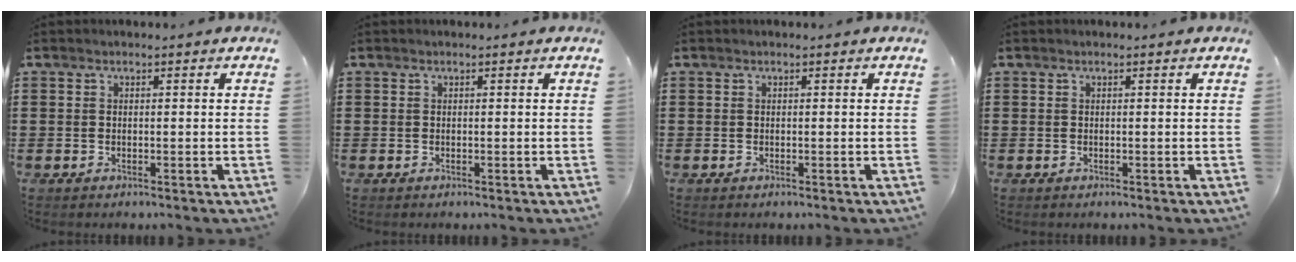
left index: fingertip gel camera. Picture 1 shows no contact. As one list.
[{"total": 0.0}, {"total": 0.0}, {"total": 0.0}]